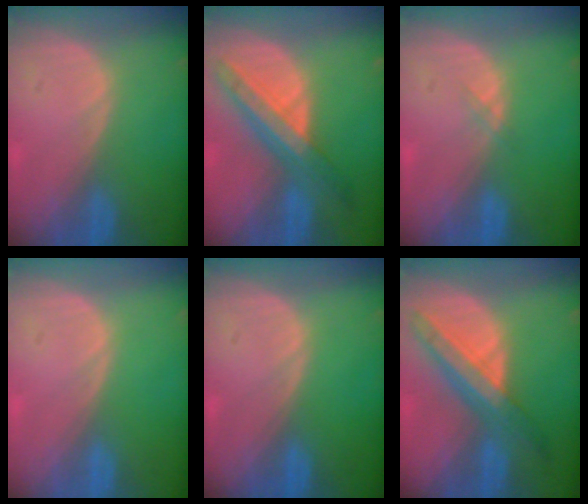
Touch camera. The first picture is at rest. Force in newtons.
{"total": 8.5, "press": 7.5, "slide": 4.0}
{"total": 0.6, "press": 0.6, "slide": 0.1}
{"total": 0.0}
{"total": 0.0}
{"total": 8.6, "press": 7.6, "slide": 4.1}